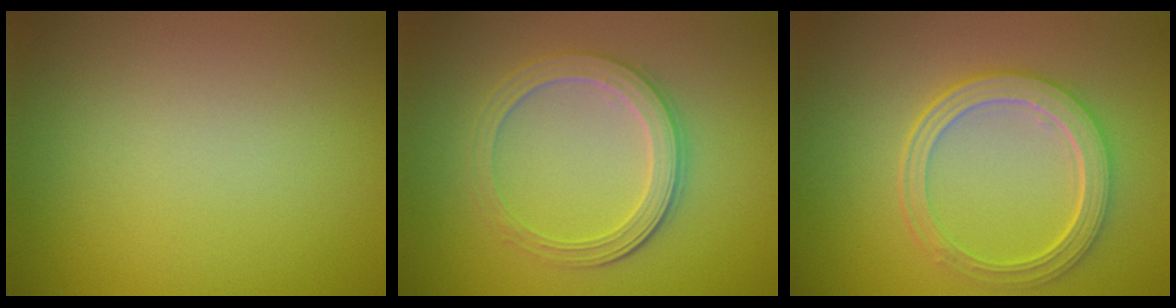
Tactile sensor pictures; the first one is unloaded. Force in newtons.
{"total": 3.9, "press": 3.4, "slide": 1.9}
{"total": 4.9, "press": 4.0, "slide": 2.9}